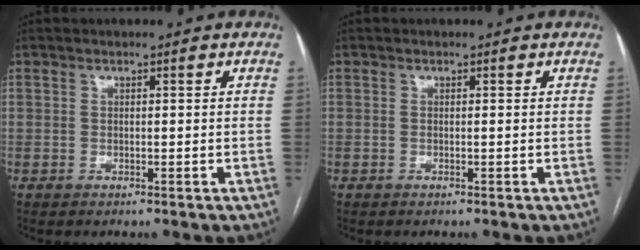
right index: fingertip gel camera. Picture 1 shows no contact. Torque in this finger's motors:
{"motor_torque": [0.17, 0.11, 0.05, 0.01]}